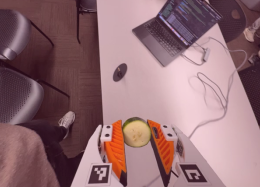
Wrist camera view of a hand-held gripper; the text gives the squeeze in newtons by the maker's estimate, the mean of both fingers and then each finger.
{"total": 9.7, "left": 9.4, "right": 10.1}